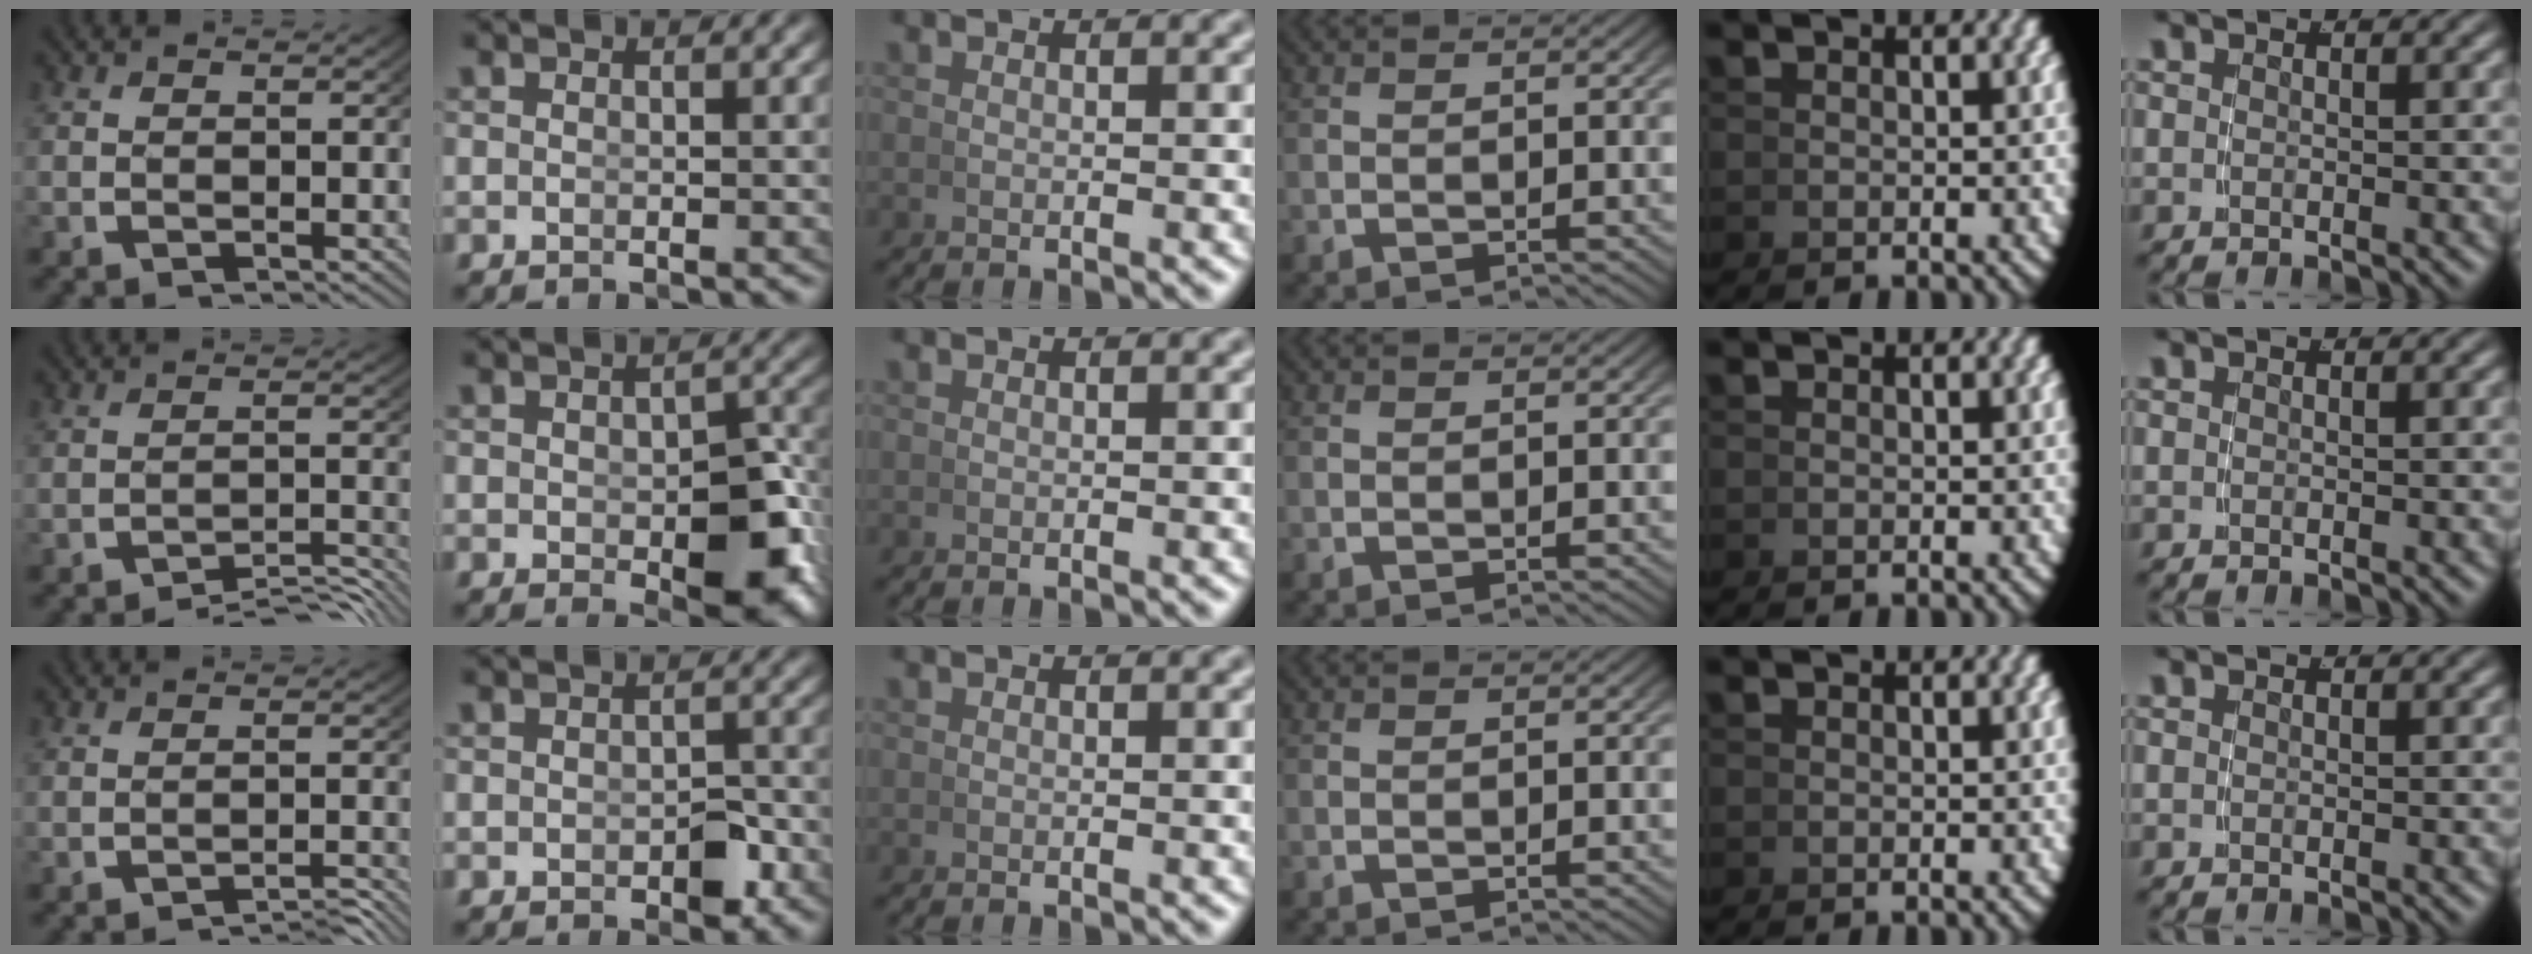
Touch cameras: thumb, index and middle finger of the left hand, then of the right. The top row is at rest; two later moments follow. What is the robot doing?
{"motion": "grasp_and_lifting", "object": "pen"}